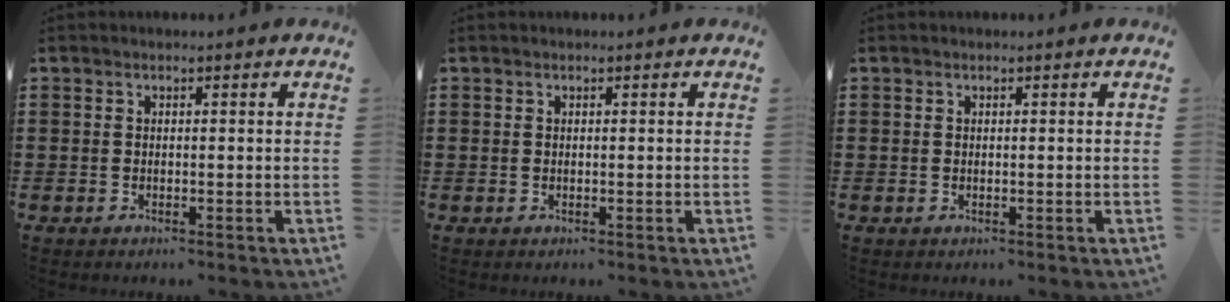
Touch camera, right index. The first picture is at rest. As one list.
[{"total": 0.0}, {"total": 0.0}]